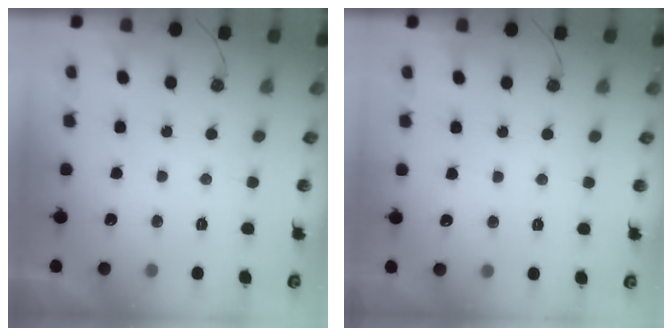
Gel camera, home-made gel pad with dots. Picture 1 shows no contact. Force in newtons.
{"total": 3.2, "press": 3.2, "slide": 0.5}